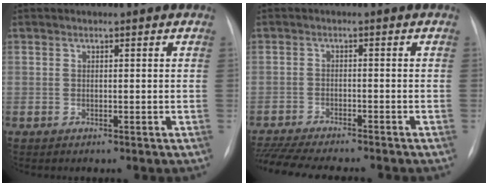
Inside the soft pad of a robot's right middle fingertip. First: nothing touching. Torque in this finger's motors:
{"motor_torque": [0.65, -0.71, 0.12, 0.04]}